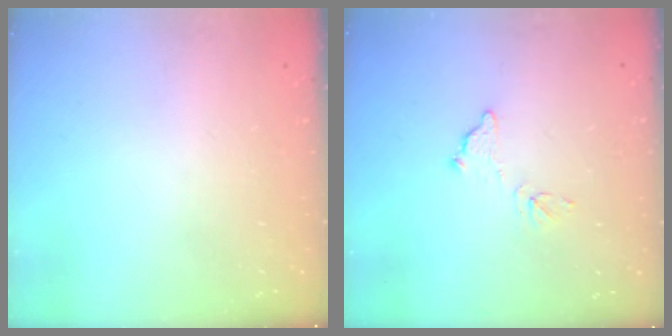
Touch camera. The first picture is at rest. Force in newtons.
{"total": 6.8, "press": 6.8, "slide": 0.2}